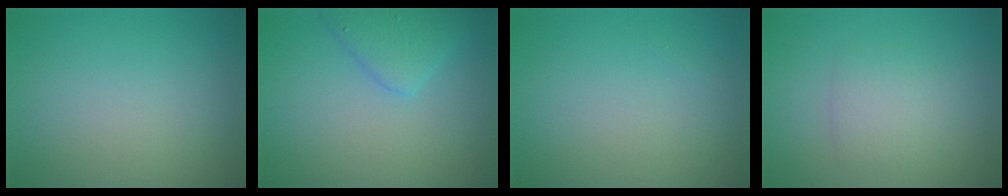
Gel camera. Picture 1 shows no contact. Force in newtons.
{"total": 3.0, "press": 3.0, "slide": 0.1}
{"total": 0.0}
{"total": 2.3, "press": 2.3, "slide": 0.1}